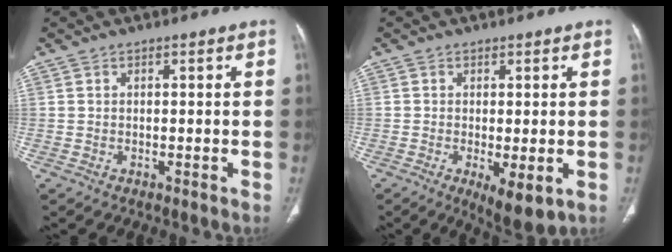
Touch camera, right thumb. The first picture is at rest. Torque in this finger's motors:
{"motor_torque": [-0.20, 0.40, -0.17, 0.04, -0.02]}